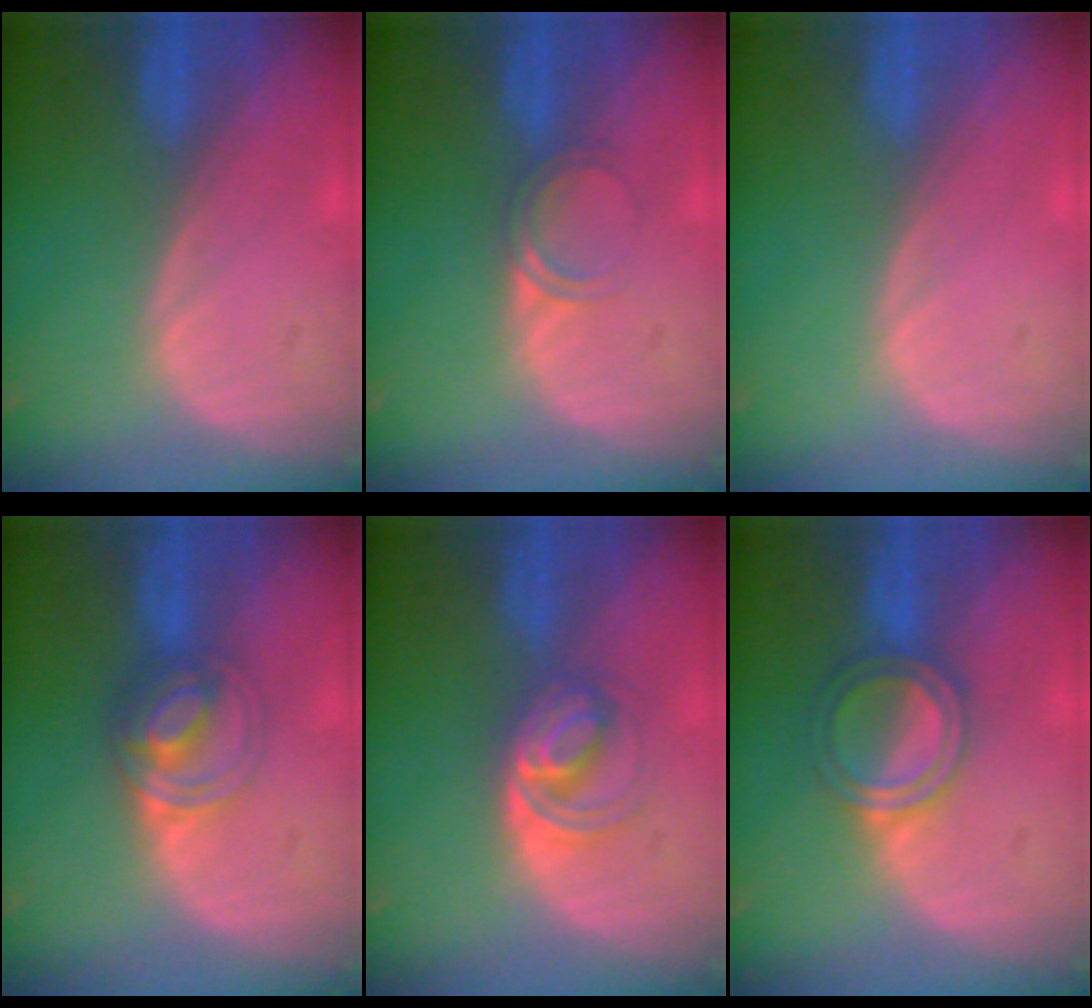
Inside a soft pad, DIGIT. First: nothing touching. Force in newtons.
{"total": 2.4, "press": 2.4, "slide": 0.2}
{"total": 0.0}
{"total": 6.1, "press": 5.4, "slide": 2.8}
{"total": 5.2, "press": 5.0, "slide": 1.2}
{"total": 4.9, "press": 4.9, "slide": 0.3}